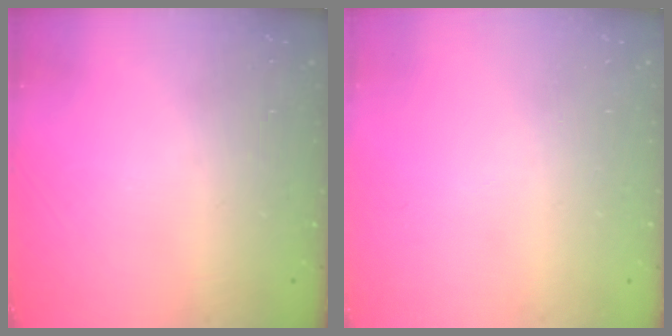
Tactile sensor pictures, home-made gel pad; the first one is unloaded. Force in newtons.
{"total": 0.0}